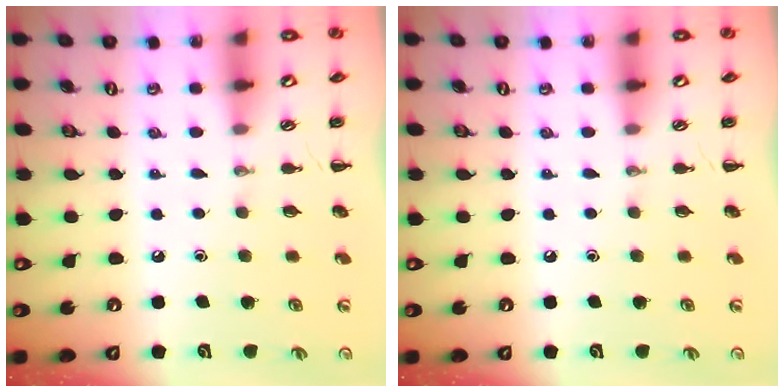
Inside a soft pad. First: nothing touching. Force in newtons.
{"total": 0.0}